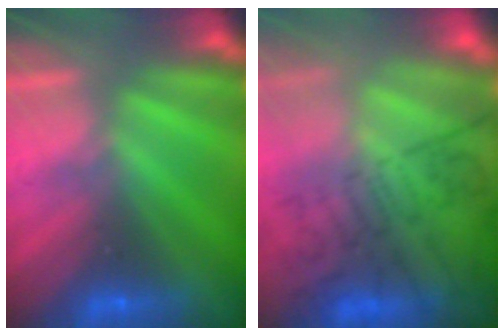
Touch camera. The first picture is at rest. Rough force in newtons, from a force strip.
{"total": 8.9}